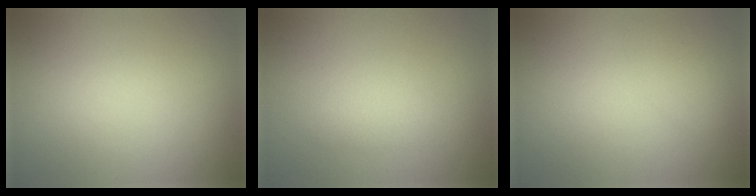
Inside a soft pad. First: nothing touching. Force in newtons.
{"total": 1.3, "press": 1.3, "slide": 0.1}
{"total": 1.2, "press": 1.2, "slide": 0.1}